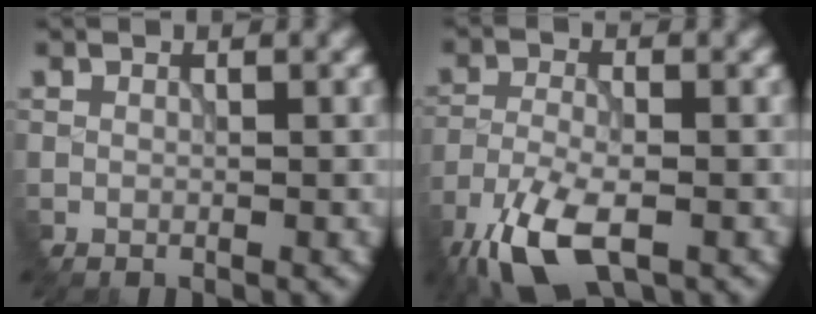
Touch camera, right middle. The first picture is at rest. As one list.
[{"total": 8.3, "force": [-5.7, 3.0, 5.2], "torque": [-0.114, -0.023, -0.111]}]